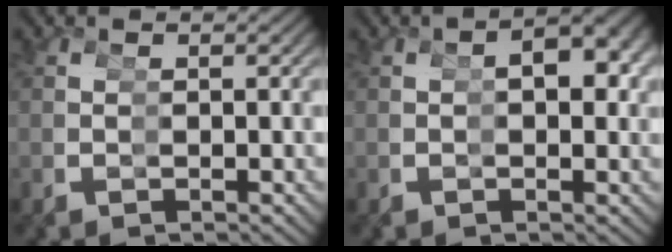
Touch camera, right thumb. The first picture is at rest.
{"total": 4.0, "force": [0.3, 2.2, 3.3], "torque": [-0.040, 0.005, 0.001]}